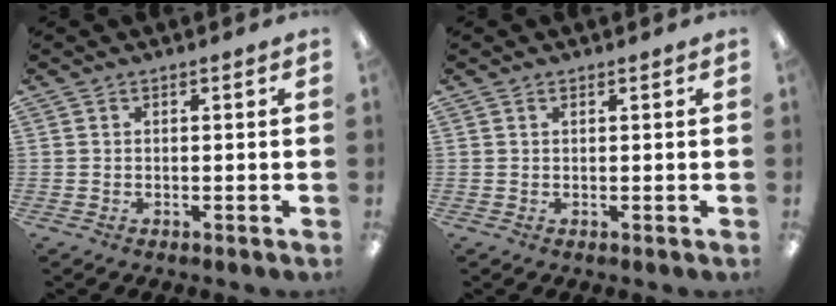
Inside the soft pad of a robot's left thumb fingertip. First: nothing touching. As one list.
[{"total": 0.0}]